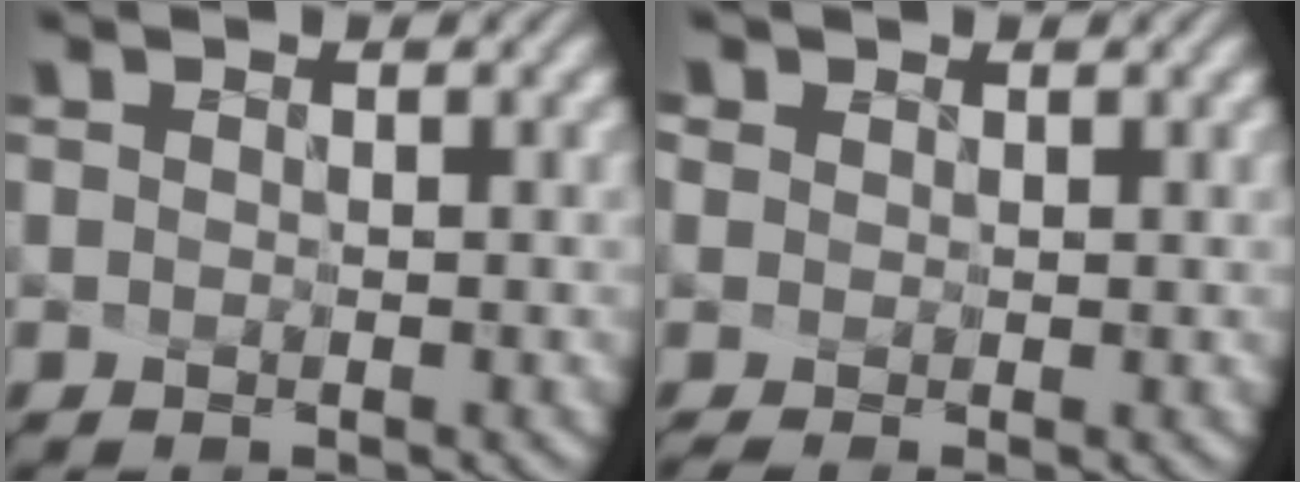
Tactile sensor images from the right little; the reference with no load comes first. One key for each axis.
{"total": 2.4, "fx": 0.4, "fy": 1.7, "fz": 1.7, "tx": -0.054, "ty": 0.005, "tz": 0.020}